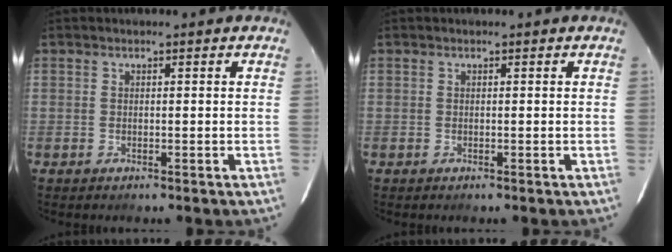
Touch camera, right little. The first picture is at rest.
{"total": 0.0}